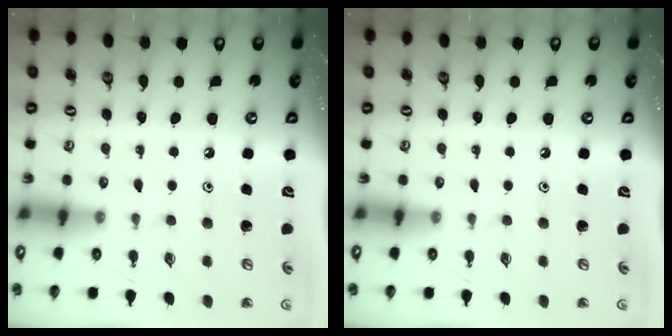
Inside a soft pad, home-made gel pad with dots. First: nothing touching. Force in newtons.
{"total": 0.0}